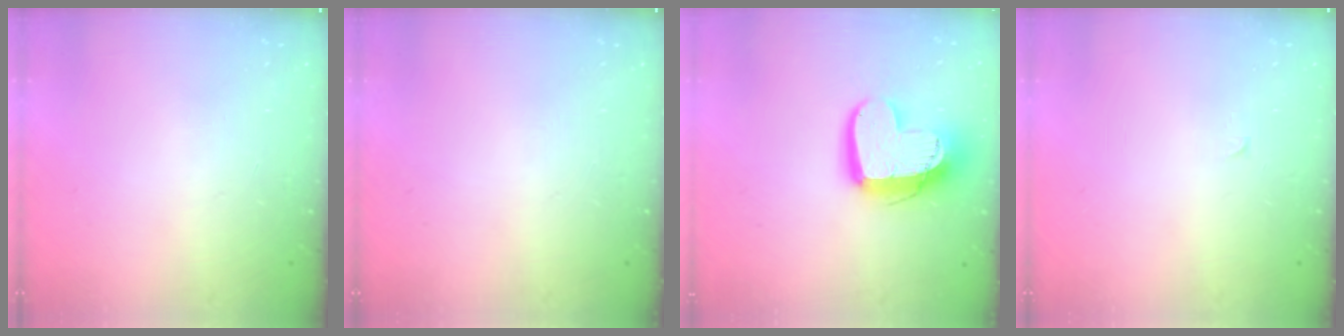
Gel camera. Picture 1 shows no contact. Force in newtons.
{"total": 0.0}
{"total": 15.8, "press": 15.8, "slide": 1.3}
{"total": 0.0}